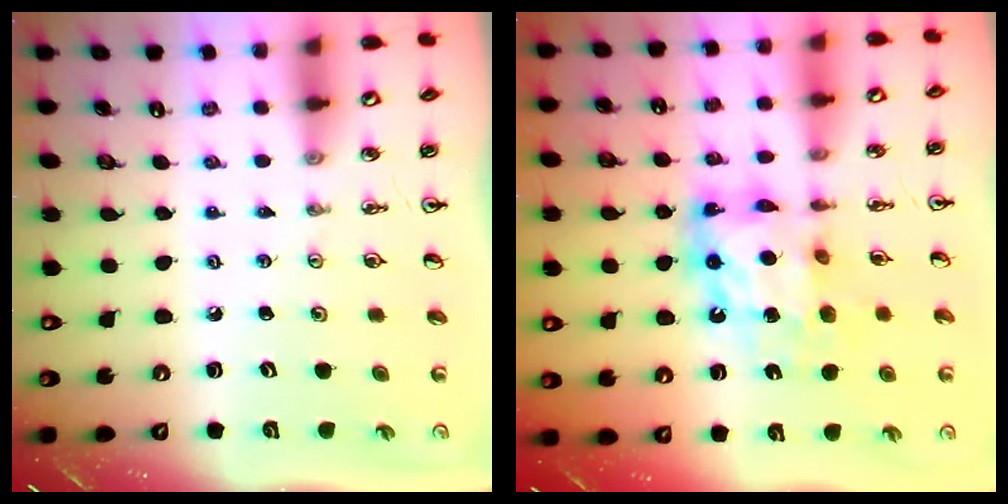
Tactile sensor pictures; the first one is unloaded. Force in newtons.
{"total": 12.9, "press": 12.8, "slide": 1.3}